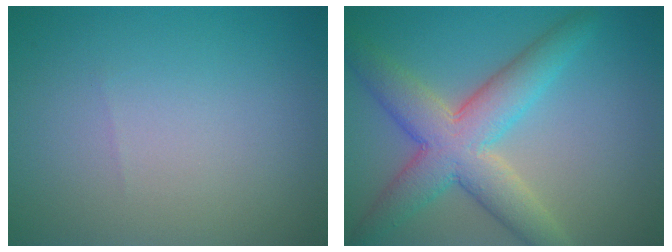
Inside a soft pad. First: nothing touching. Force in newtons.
{"total": 8.1, "press": 8.1, "slide": 0.2}